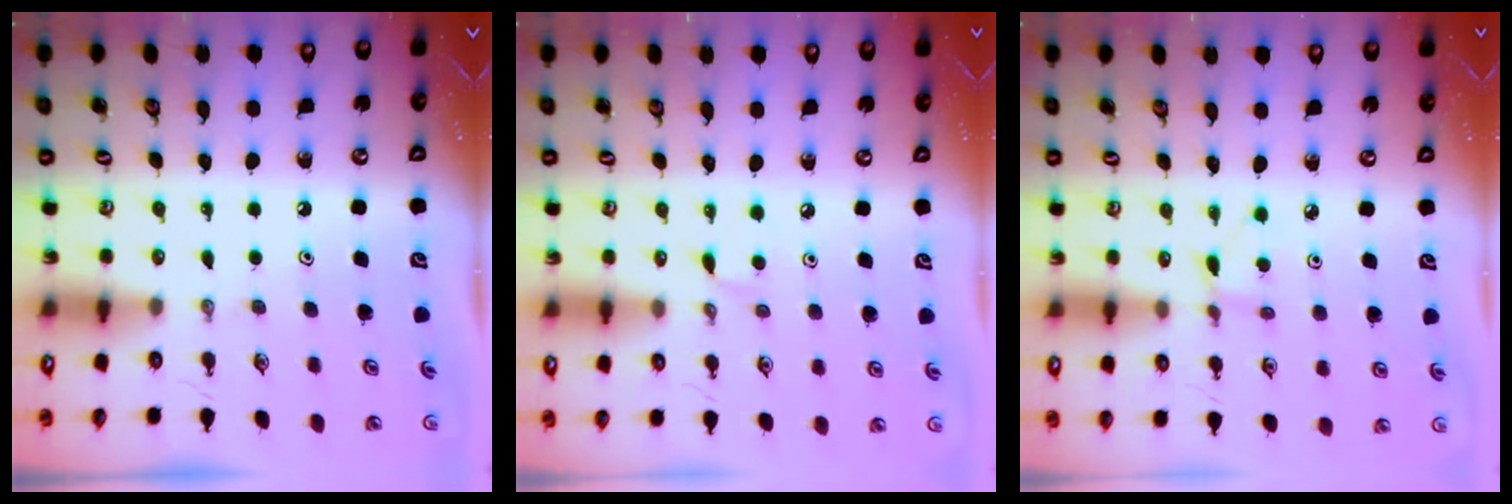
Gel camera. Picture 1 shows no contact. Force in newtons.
{"total": 4.1, "press": 4.0, "slide": 0.4}
{"total": 2.5, "press": 2.5, "slide": 0.3}